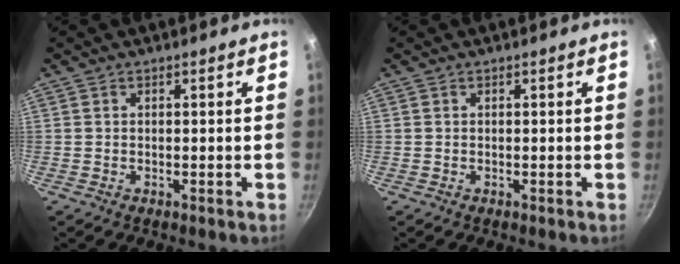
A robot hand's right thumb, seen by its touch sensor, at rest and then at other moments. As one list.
[{"total": 0.0}]